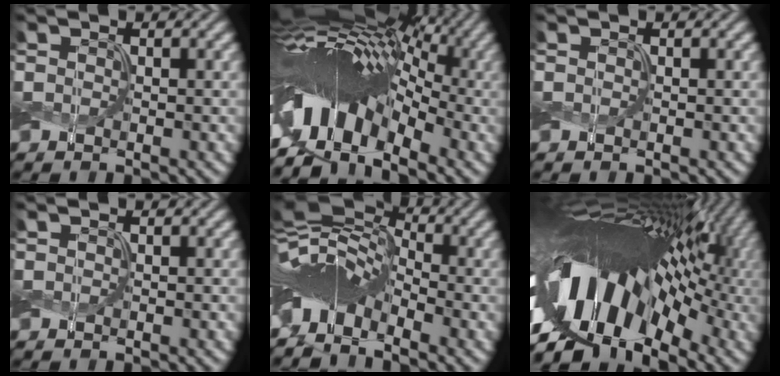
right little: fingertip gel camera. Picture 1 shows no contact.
{"total": 14.1, "force": [-4.9, 7.1, 11.2], "torque": [-0.201, 0.022, -0.087]}
{"total": 0.0}
{"total": 0.0}
{"total": 9.2, "force": [-3.5, 4.7, 7.1], "torque": [-0.125, 0.017, -0.091]}
{"total": 18.4, "force": [-4.2, 9.6, 15.1], "torque": [-0.248, 0.006, -0.084]}